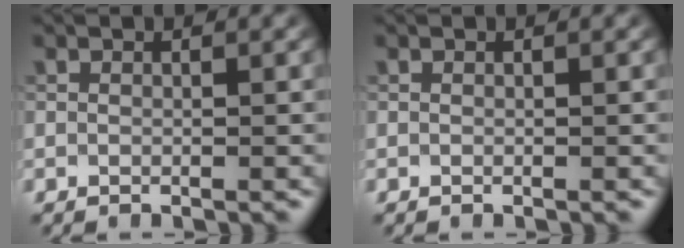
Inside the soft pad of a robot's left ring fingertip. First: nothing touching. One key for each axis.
{"total": 0.0}